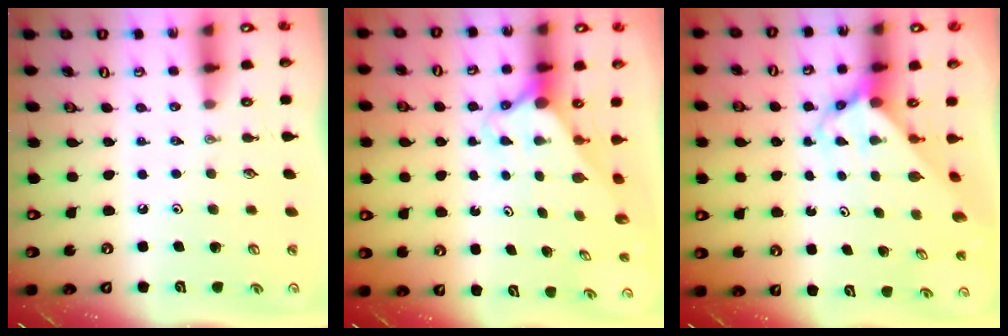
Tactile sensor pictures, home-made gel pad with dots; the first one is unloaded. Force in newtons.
{"total": 2.7, "press": 2.7, "slide": 0.2}
{"total": 3.9, "press": 3.9, "slide": 0.4}